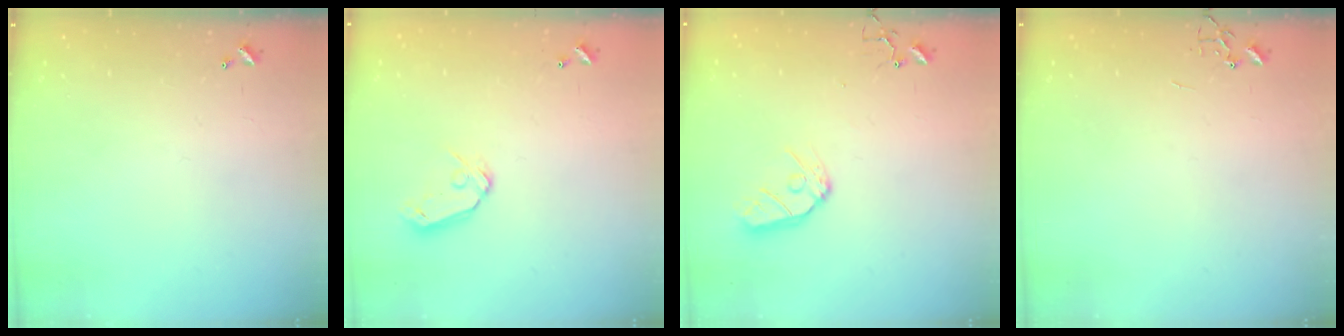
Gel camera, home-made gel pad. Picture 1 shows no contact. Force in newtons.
{"total": 8.0, "press": 8.0, "slide": 1.0}
{"total": 9.7, "press": 9.7, "slide": 0.9}
{"total": 0.0}